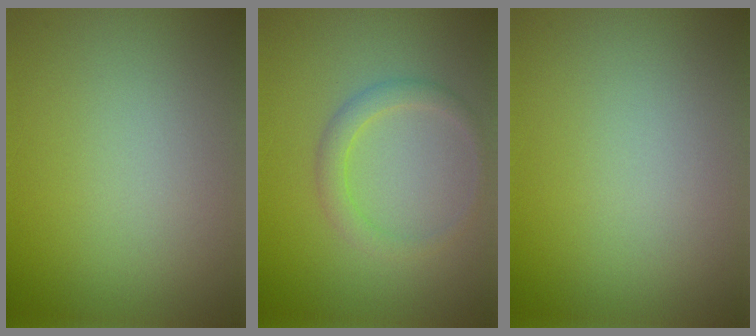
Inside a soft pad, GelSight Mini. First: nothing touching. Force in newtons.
{"total": 2.0, "press": 2.0, "slide": 0.1}
{"total": 0.0}